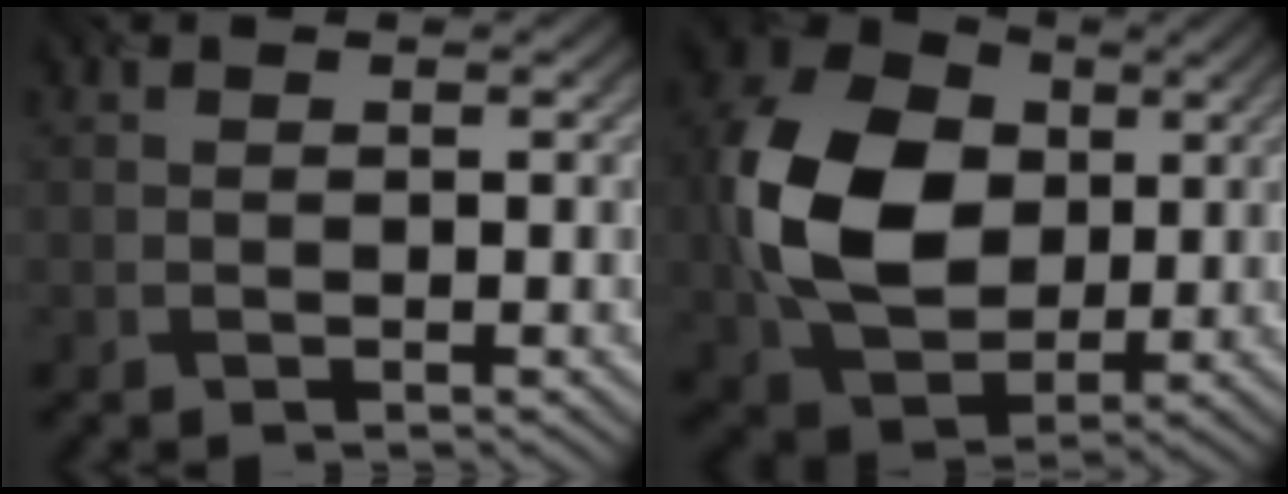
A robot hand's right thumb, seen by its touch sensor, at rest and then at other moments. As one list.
[{"total": 13.8, "force": [1.2, 10.2, 9.2], "torque": [-0.223, 0.010, 0.024]}]